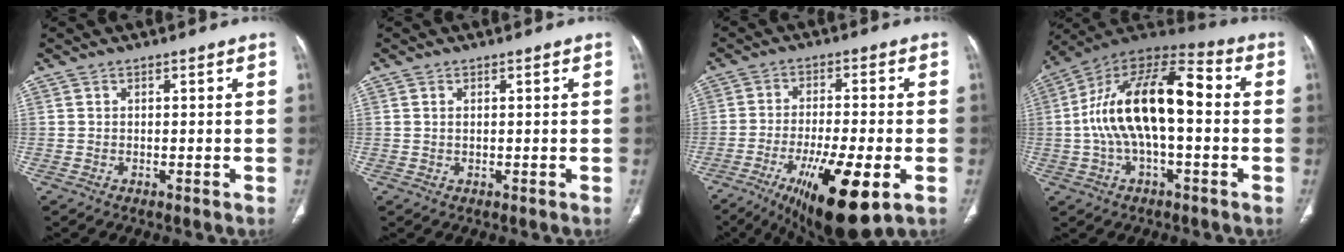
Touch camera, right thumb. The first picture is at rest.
{"total": 0.8, "force": [0.3, 0.3, 0.7], "torque": [-0.017, 0.003, 0.008]}
{"total": 16.5, "force": [-6.8, 4.4, 14.4], "torque": [-0.242, -0.006, -0.102]}
{"total": 20.0, "force": [0.1, 9.1, 17.8], "torque": [-0.314, 0.049, -0.006]}